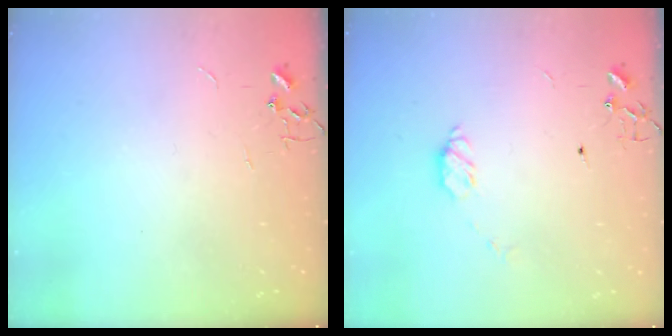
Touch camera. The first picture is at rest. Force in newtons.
{"total": 5.6, "press": 5.6, "slide": 0.4}